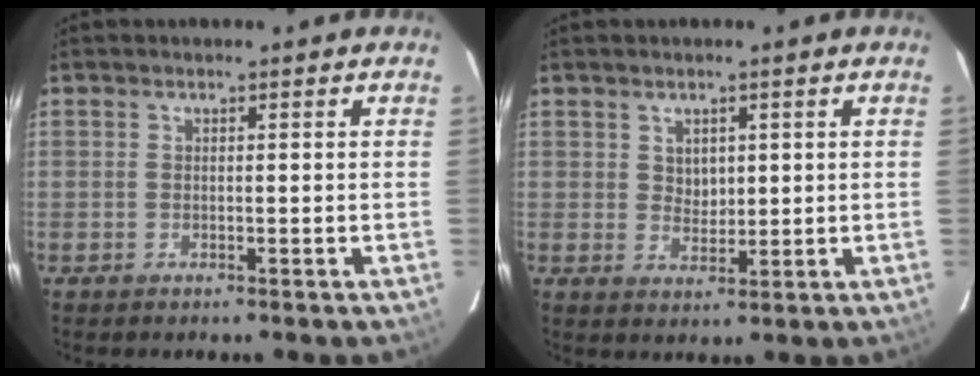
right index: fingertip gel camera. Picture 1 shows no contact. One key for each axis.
{"total": 3.2, "fx": 1.1, "fy": 2.6, "fz": 1.5, "tx": -0.018, "ty": 0.001, "tz": 0.024}